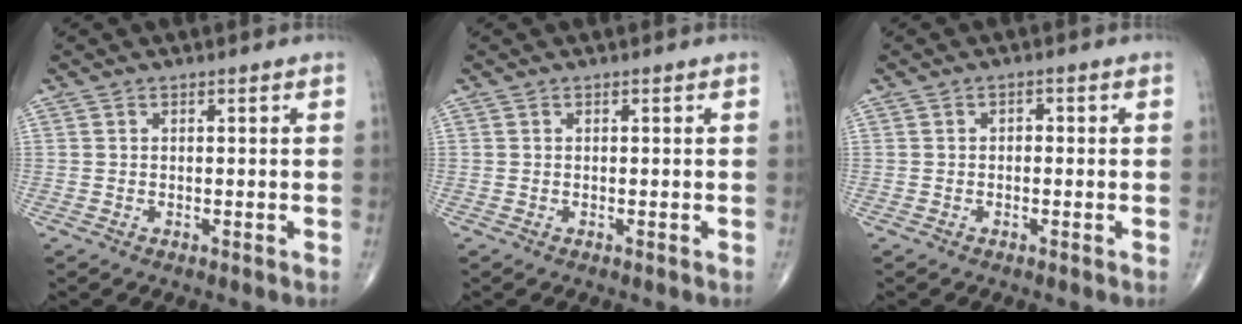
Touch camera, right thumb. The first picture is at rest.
{"total": 0.0}
{"total": 1.2, "force": [-0.1, 0.9, 0.8], "torque": [-0.003, 0.003, -0.007]}